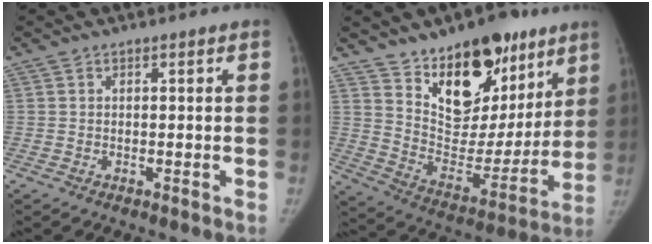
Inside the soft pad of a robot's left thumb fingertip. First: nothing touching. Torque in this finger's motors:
{"motor_torque": [0.38, 0.32, 0.31, 0.28, 0.09]}